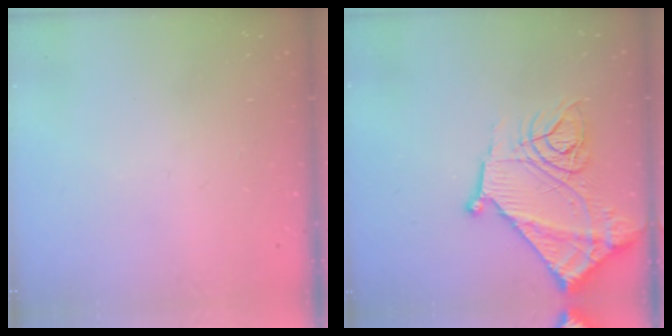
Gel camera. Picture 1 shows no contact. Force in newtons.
{"total": 18.7, "press": 18.6, "slide": 1.7}